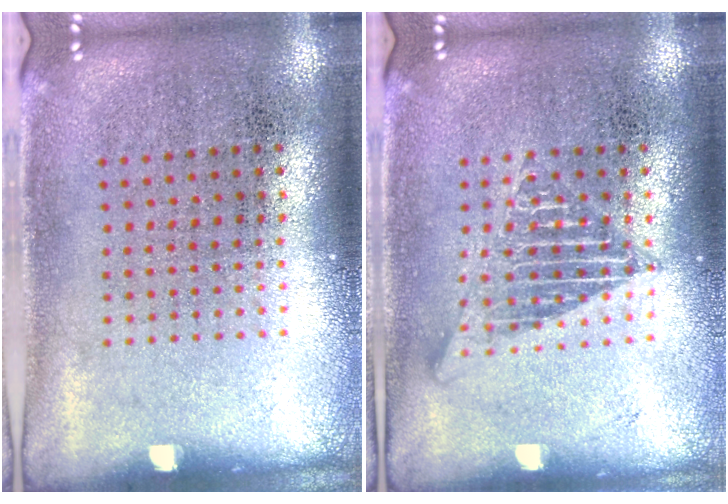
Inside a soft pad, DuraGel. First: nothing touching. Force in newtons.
{"total": 2.4, "press": 2.3, "slide": 0.2}